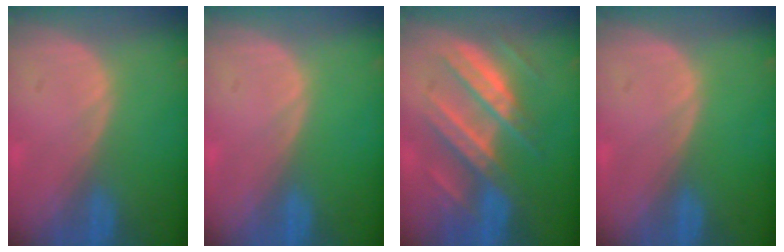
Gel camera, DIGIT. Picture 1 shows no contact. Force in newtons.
{"total": 0.0}
{"total": 9.3, "press": 9.2, "slide": 0.8}
{"total": 0.0}